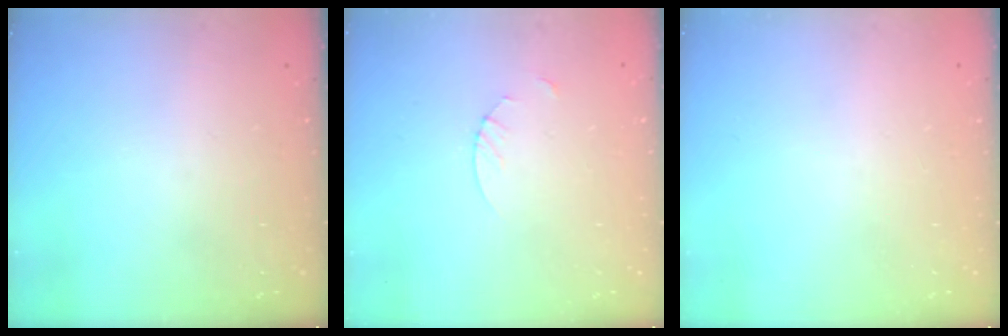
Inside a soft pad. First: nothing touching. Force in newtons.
{"total": 1.8, "press": 1.8, "slide": 0.2}
{"total": 0.0}